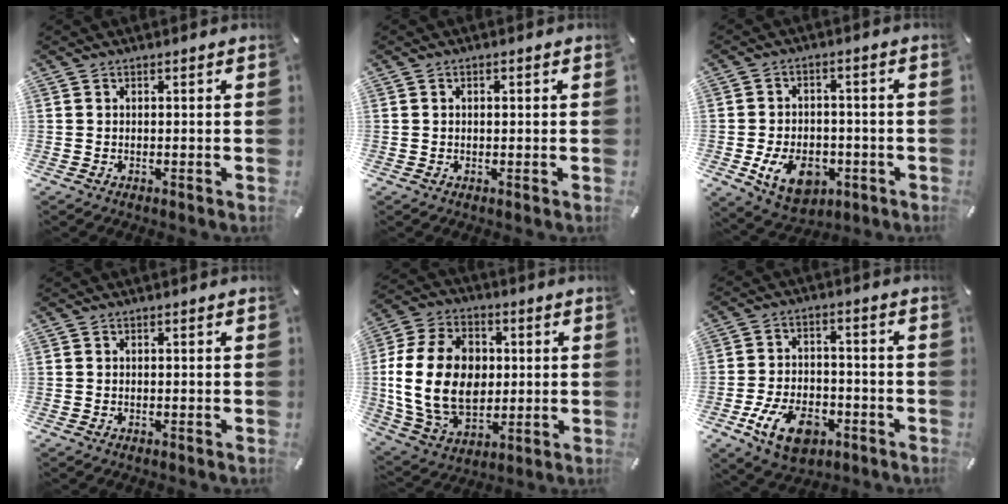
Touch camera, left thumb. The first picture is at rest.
{"total": 1.0, "force": [0.0, 0.6, 0.8], "torque": [-0.016, 0.004, -0.001]}
{"total": 11.1, "force": [-3.9, 7.8, 6.9], "torque": [-0.121, 0.008, -0.070]}
{"total": 0.0}
{"total": 19.9, "force": [0.3, 15.0, 13.0], "torque": [-0.279, 0.003, 0.003]}
{"total": 11.7, "force": [-5.4, 7.2, 7.5], "torque": [-0.145, 0.022, -0.097]}